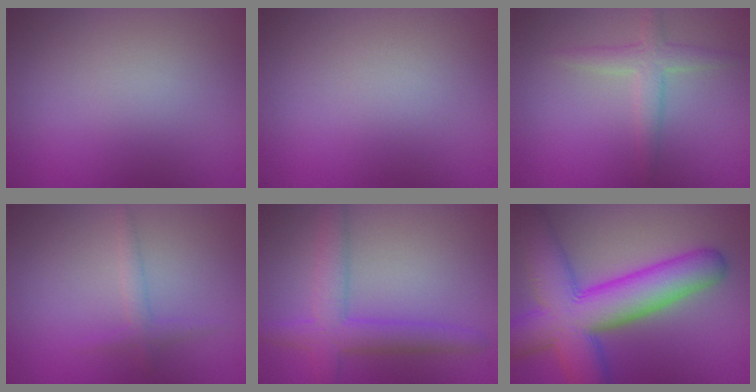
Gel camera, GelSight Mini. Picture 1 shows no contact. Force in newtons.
{"total": 0.0}
{"total": 2.5, "press": 2.4, "slide": 0.3}
{"total": 1.4, "press": 1.4, "slide": 0.1}
{"total": 4.5, "press": 4.5, "slide": 0.2}
{"total": 11.9, "press": 11.9, "slide": 0.3}